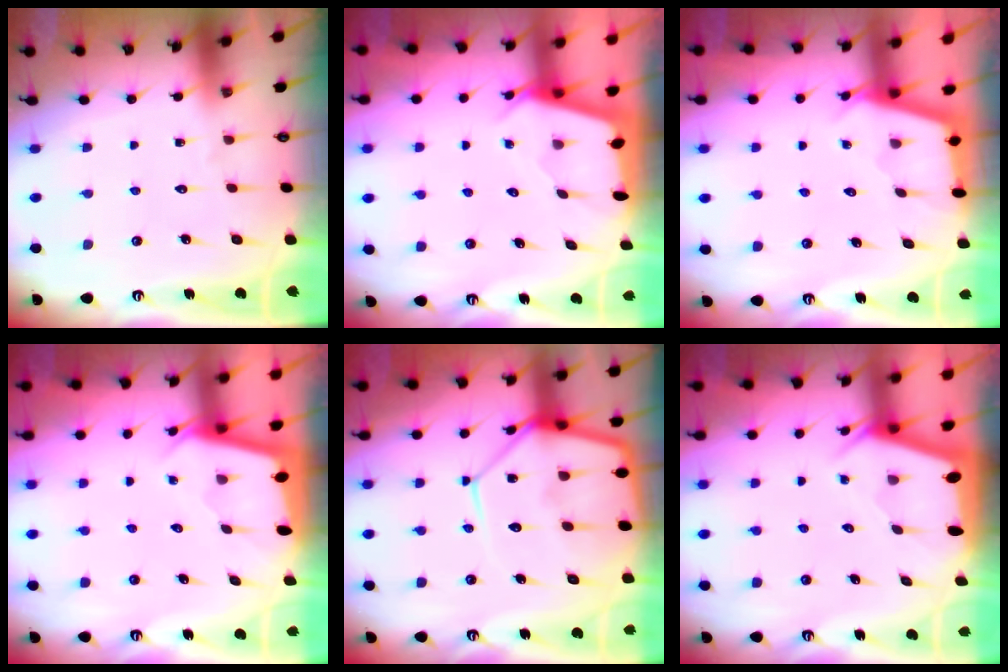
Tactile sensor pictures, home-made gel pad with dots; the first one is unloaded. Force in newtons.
{"total": 2.5, "press": 2.5, "slide": 0.2}
{"total": 2.4, "press": 2.4, "slide": 0.2}
{"total": 2.0, "press": 1.9, "slide": 0.2}
{"total": 16.0, "press": 15.9, "slide": 1.5}
{"total": 2.1, "press": 2.1, "slide": 0.3}